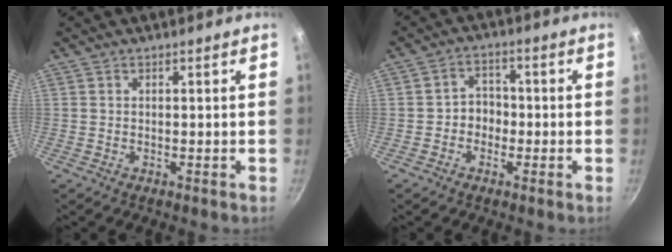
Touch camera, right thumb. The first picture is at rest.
{"total": 4.5, "force": [-1.2, 3.8, 2.0], "torque": [0.001, 0.019, -0.025]}